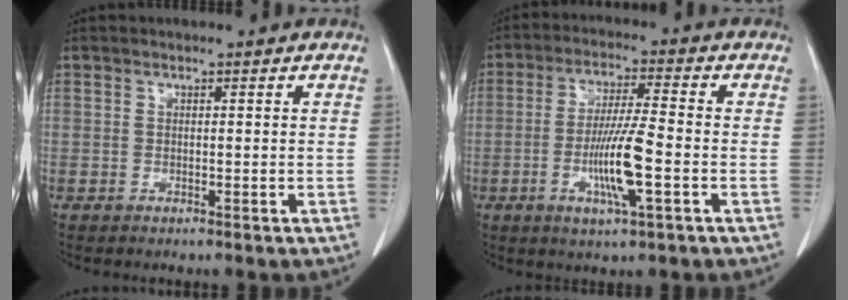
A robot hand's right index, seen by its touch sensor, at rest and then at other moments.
{"total": 9.2, "force": [-2.5, 0.2, 8.8], "torque": [-0.167, -0.008, -0.047]}